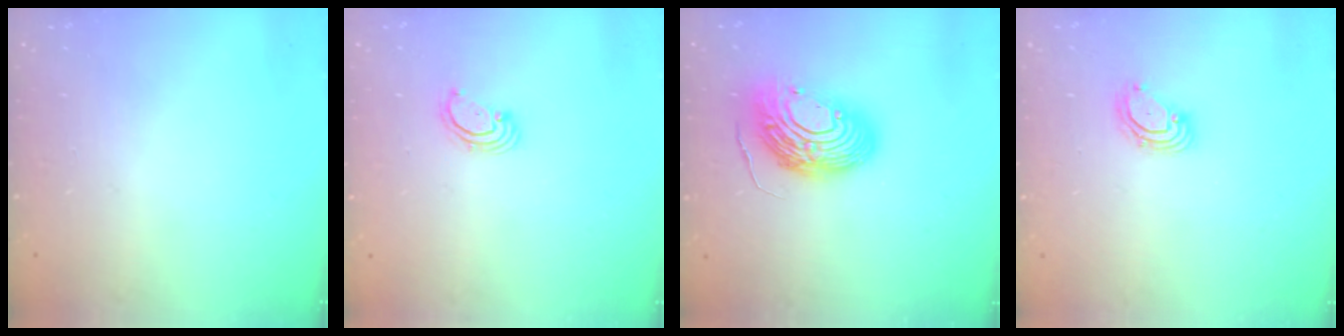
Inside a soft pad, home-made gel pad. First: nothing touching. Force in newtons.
{"total": 2.5, "press": 2.5, "slide": 0.3}
{"total": 14.7, "press": 14.7, "slide": 1.3}
{"total": 3.3, "press": 3.3, "slide": 0.3}